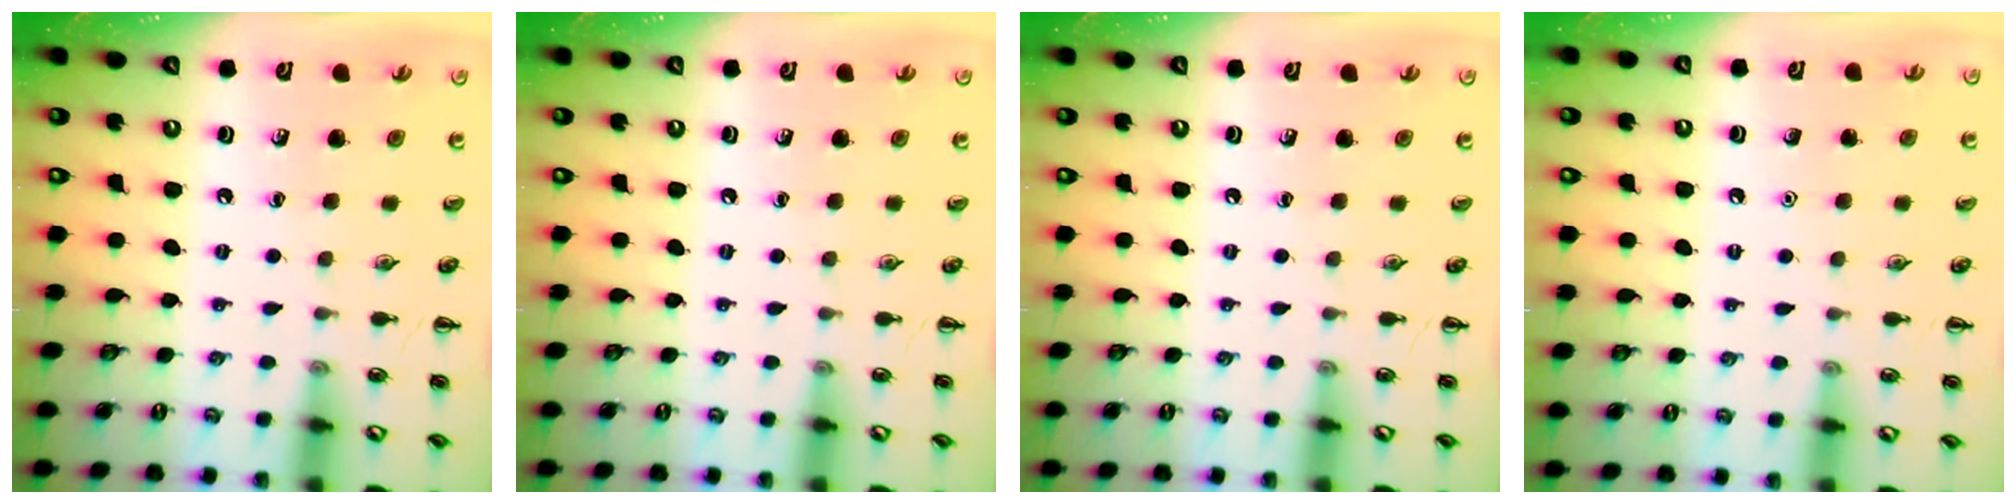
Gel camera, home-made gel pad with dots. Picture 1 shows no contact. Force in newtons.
{"total": 0.0}
{"total": 0.0}
{"total": 1.5, "press": 1.5, "slide": 0.1}